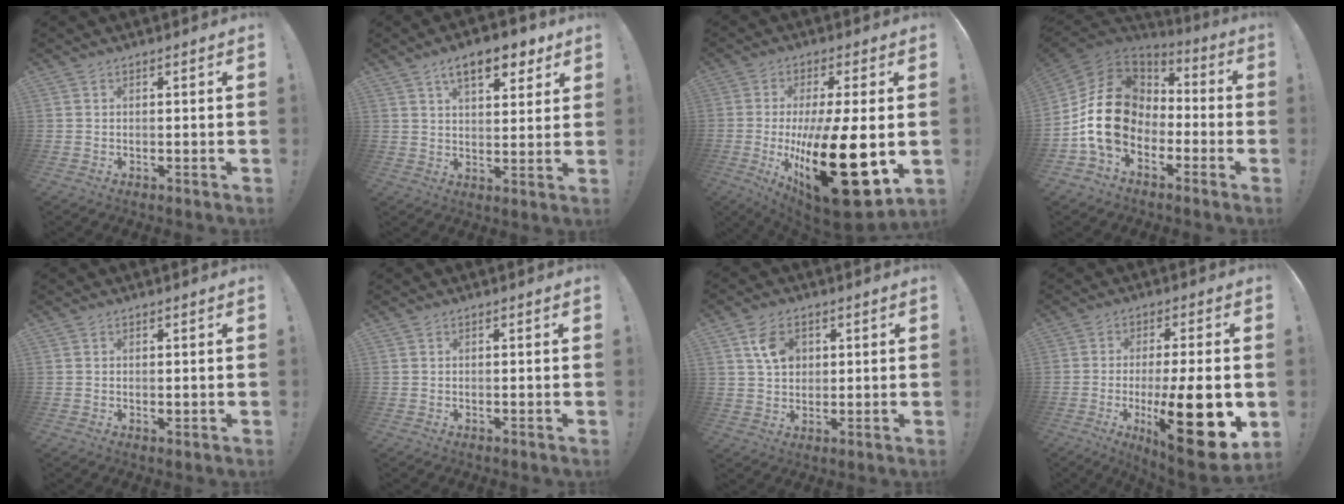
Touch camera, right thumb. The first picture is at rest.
{"total": 10.9, "force": [6.4, 4.8, 7.4], "torque": [-0.106, -0.025, 0.111]}
{"total": 26.6, "force": [-4.5, 8.6, 24.8], "torque": [-0.430, 0.000, -0.061]}
{"total": 19.4, "force": [-2.8, 14.5, 12.6], "torque": [-0.234, 0.029, -0.037]}
{"total": 0.5, "force": [0.2, 0.4, 0.3], "torque": [-0.003, 0.000, 0.003]}
{"total": 0.0}
{"total": 8.0, "force": [3.1, 5.8, 4.6], "torque": [-0.071, 0.000, 0.059]}
{"total": 21.4, "force": [-5.3, 5.4, 20.1], "torque": [-0.314, 0.013, -0.071]}